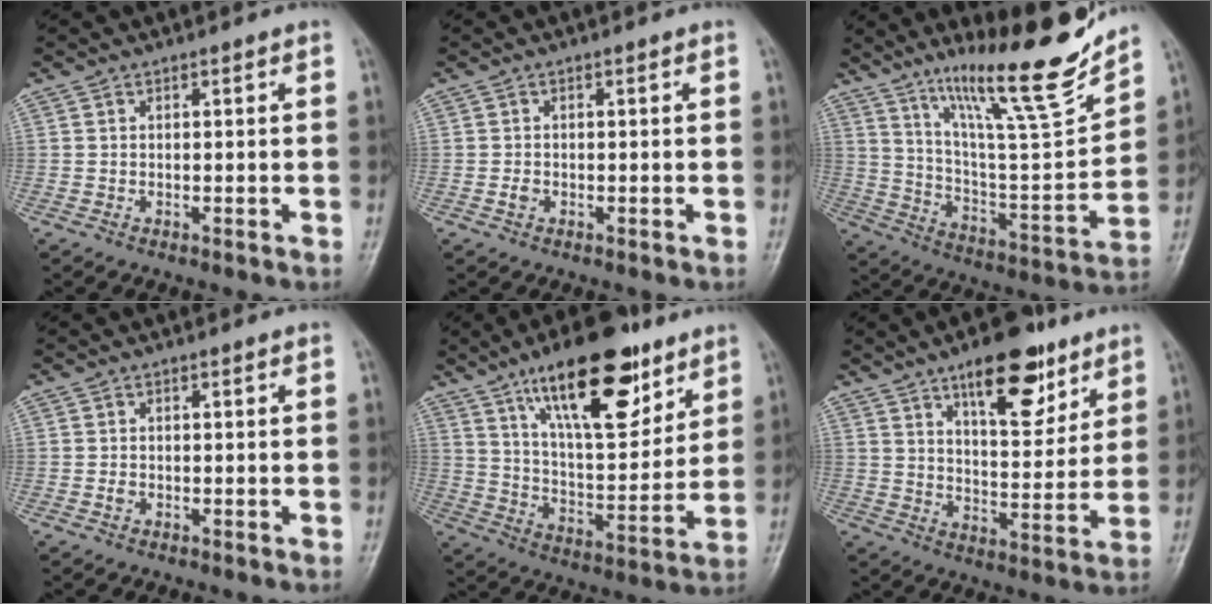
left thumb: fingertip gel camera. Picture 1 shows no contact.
{"total": 1.1, "force": [-0.4, 0.9, 0.6], "torque": [-0.009, 0.001, -0.008]}
{"total": 20.0, "force": [15.3, 2.0, 12.7], "torque": [-0.169, -0.097, 0.264]}
{"total": 0.8, "force": [-0.2, 0.7, 0.5], "torque": [-0.006, 0.001, -0.006]}
{"total": 21.5, "force": [12.7, 8.3, 15.2], "torque": [-0.202, -0.057, 0.216]}
{"total": 14.7, "force": [8.9, 6.0, 10.0], "torque": [-0.109, -0.047, 0.137]}